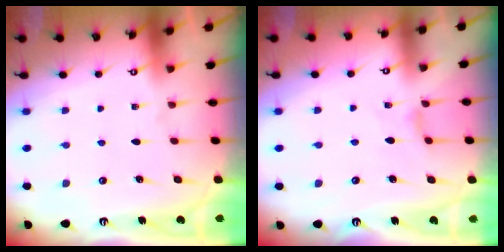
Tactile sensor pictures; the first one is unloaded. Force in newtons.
{"total": 2.0, "press": 1.9, "slide": 0.5}